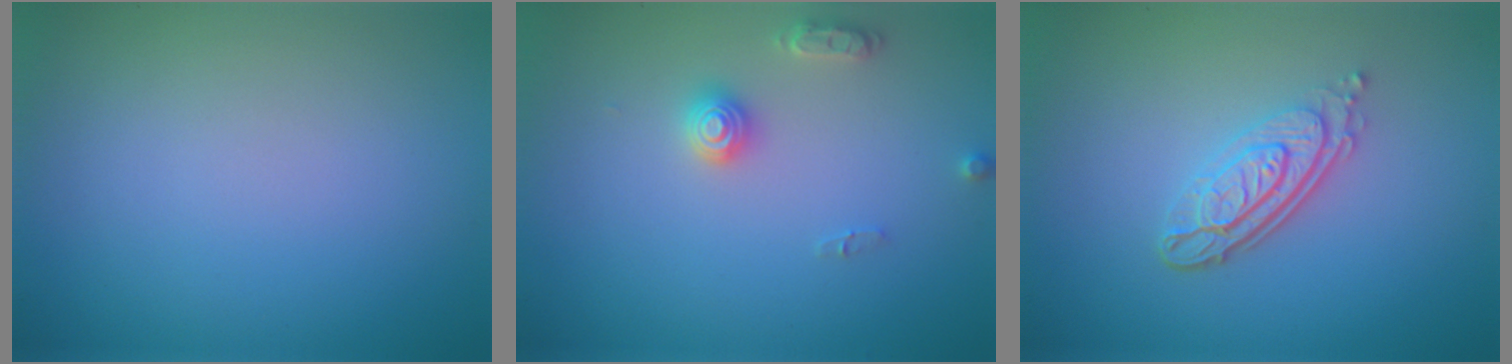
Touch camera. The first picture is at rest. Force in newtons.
{"total": 2.2, "press": 2.2, "slide": 0.1}
{"total": 4.1, "press": 2.9, "slide": 2.8}